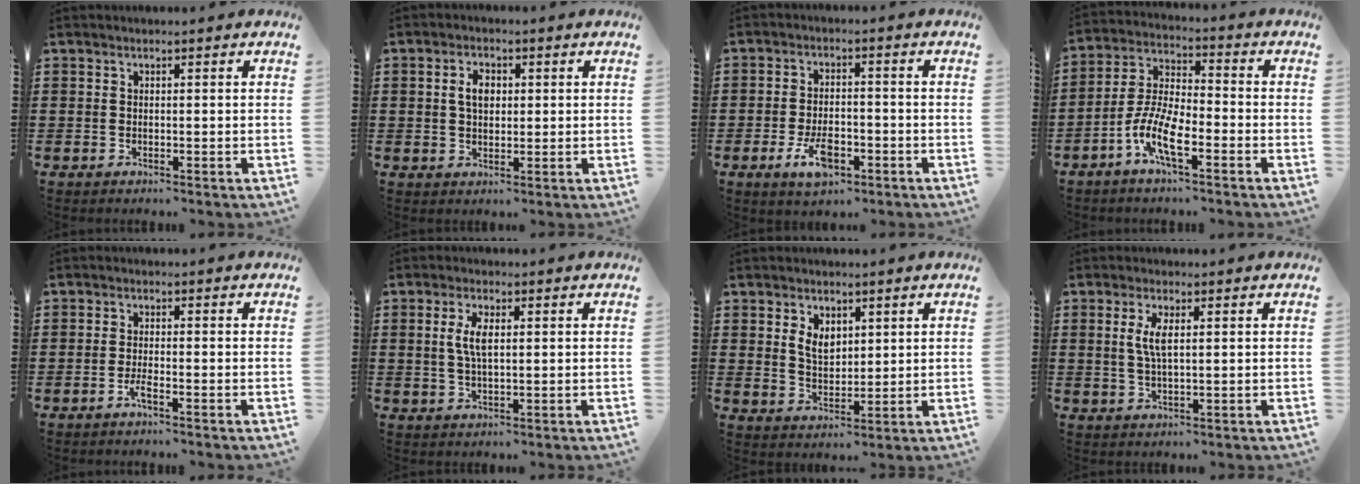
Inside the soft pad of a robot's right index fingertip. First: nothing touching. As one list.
[{"total": 3.6, "force": [0.6, 2.2, 2.8], "torque": [-0.053, 0.009, 0.006]}, {"total": 6.2, "force": [-2.8, 2.9, 4.7], "torque": [-0.102, 0.000, -0.054]}, {"total": 8.0, "force": [-4.2, 2.5, 6.4], "torque": [-0.161, -0.010, -0.087]}, {"total": 2.0, "force": [-1.2, 0.2, 1.6], "torque": [-0.035, -0.006, -0.024]}, {"total": 4.4, "force": [0.8, 1.7, 4.0], "torque": [-0.083, 0.008, 0.011]}, {"total": 4.2, "force": [1.8, 2.9, 2.4], "torque": [-0.049, 0.007, 0.030]}, {"total": 3.8, "force": [1.0, 1.1, 3.6], "torque": [-0.073, 0.006, 0.014]}]